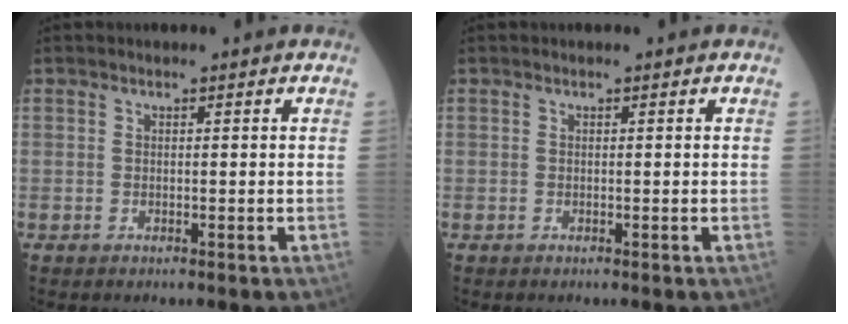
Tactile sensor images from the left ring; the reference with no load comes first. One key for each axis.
{"total": 0.0}